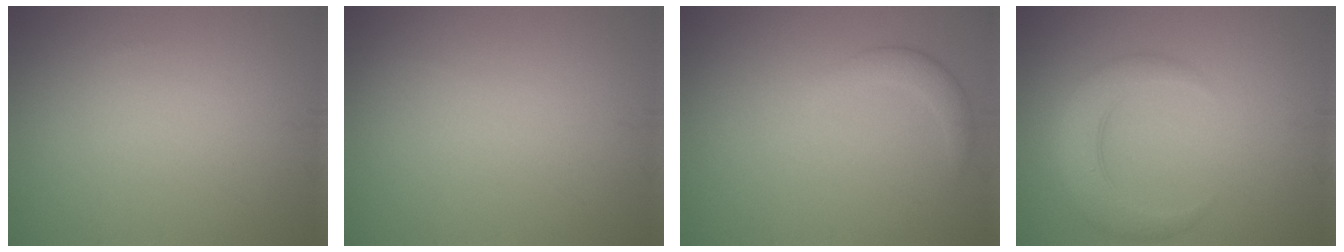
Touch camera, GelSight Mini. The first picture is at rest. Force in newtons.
{"total": 0.0}
{"total": 1.8, "press": 1.7, "slide": 0.2}
{"total": 3.9, "press": 3.9, "slide": 0.1}